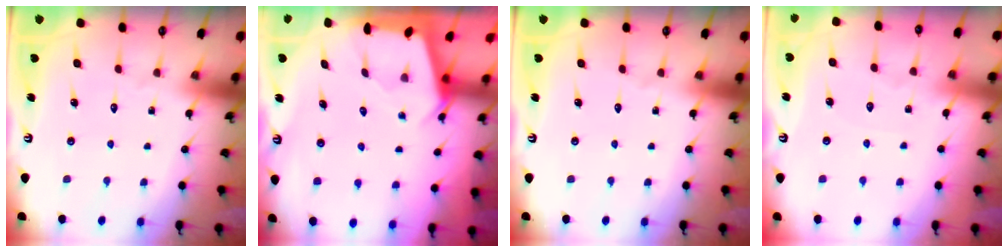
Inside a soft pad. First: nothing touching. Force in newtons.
{"total": 2.5, "press": 2.5, "slide": 0.2}
{"total": 0.0}
{"total": 2.9, "press": 2.9, "slide": 0.5}